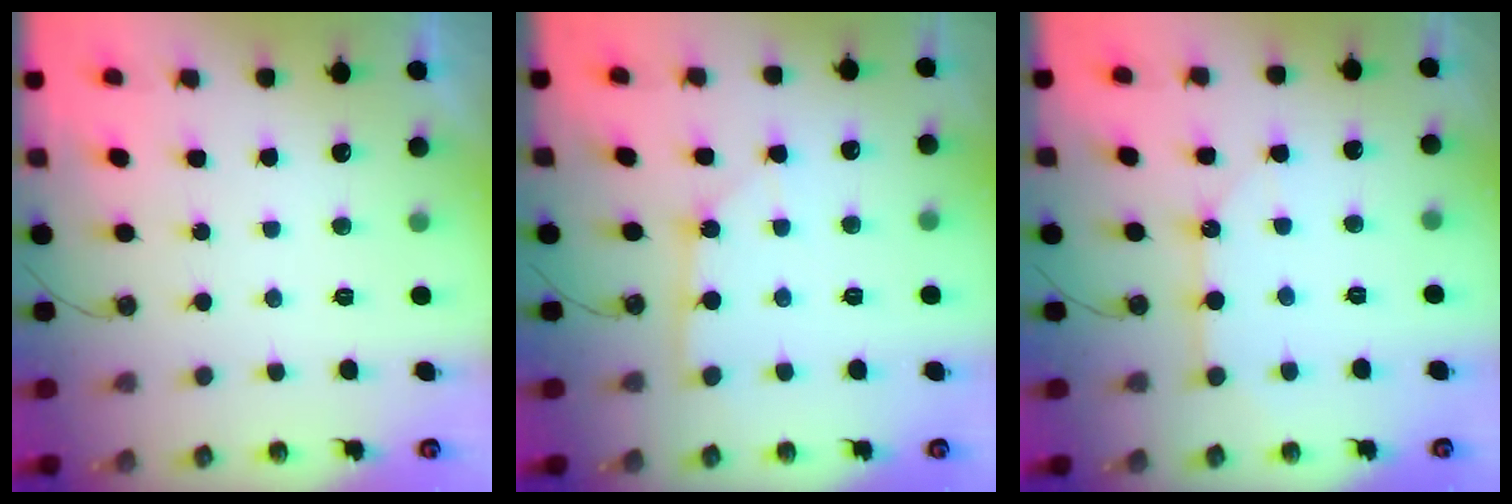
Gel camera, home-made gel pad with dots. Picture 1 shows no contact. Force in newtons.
{"total": 2.3, "press": 2.3, "slide": 0.2}
{"total": 8.0, "press": 8.0, "slide": 0.4}